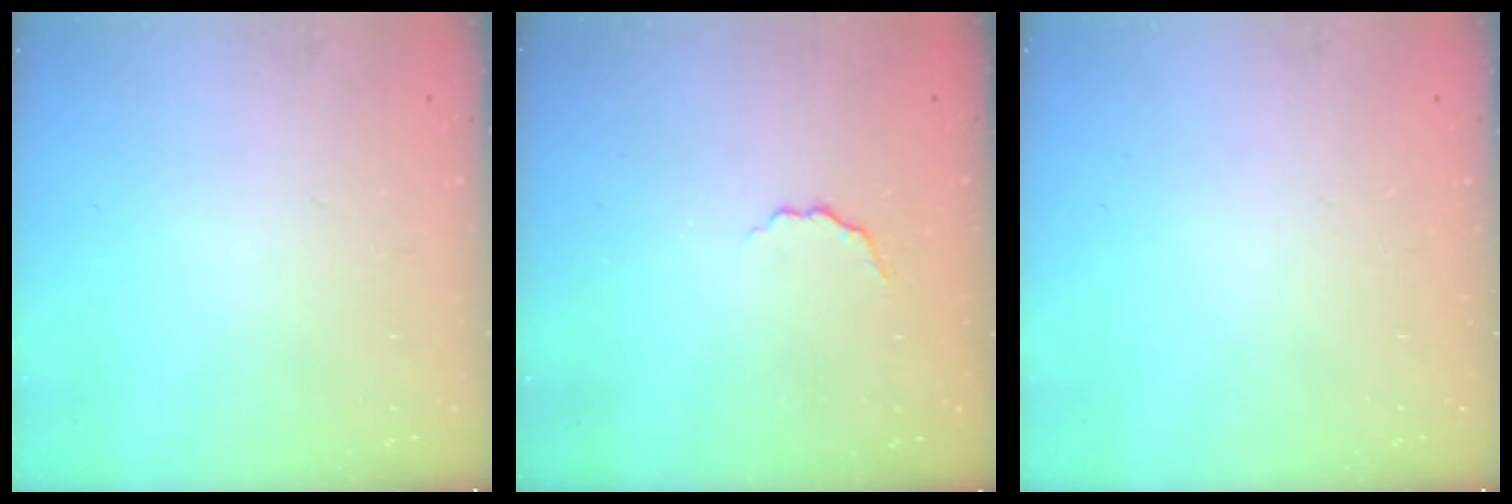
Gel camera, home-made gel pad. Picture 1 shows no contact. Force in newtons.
{"total": 2.7, "press": 2.6, "slide": 0.9}
{"total": 0.0}